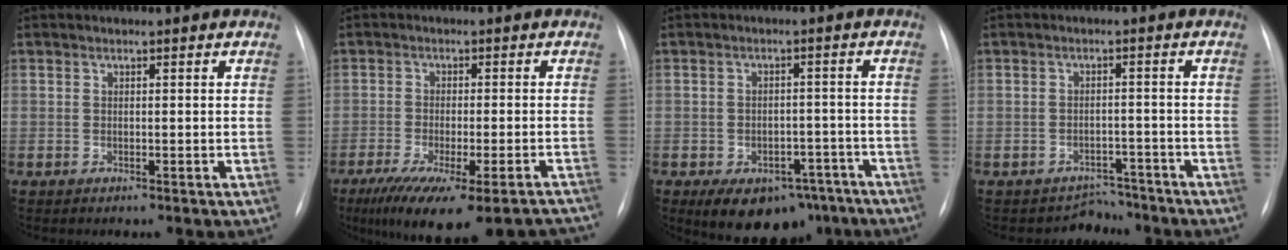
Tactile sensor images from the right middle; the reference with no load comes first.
{"total": 18.0, "force": [-14.5, 3.6, 10.0], "torque": [-0.126, -0.018, -0.198]}
{"total": 12.0, "force": [-8.0, 7.1, 5.3], "torque": [-0.067, 0.016, -0.107]}
{"total": 3.6, "force": [-3.1, 1.6, -1.0], "torque": [0.014, 0.024, -0.041]}